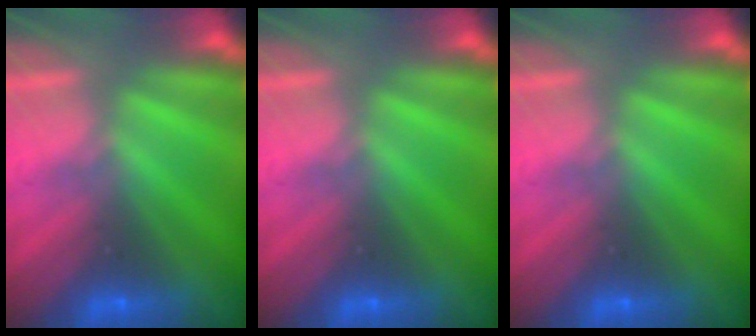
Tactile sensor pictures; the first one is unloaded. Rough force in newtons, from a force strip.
{"total": 0.0}
{"total": 0.0}